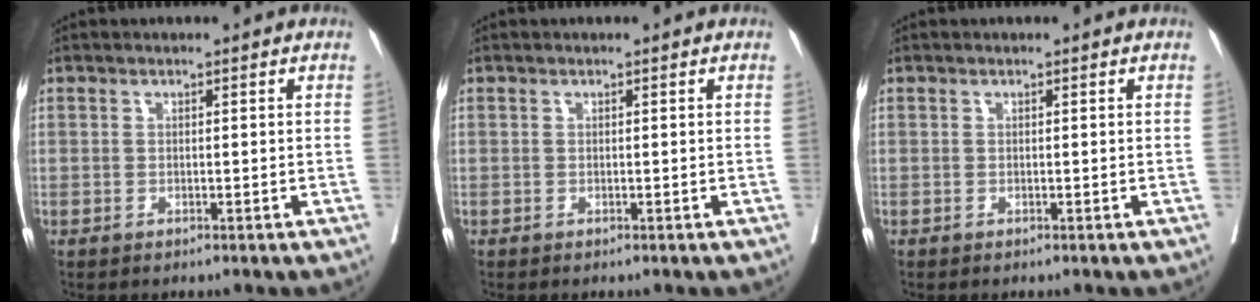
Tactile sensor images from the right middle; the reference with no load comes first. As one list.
[{"total": 0.0}, {"total": 0.0}]